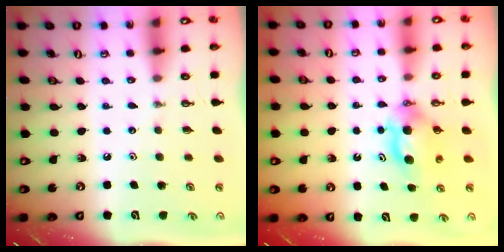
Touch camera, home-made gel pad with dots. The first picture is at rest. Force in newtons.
{"total": 5.9, "press": 5.8, "slide": 1.1}